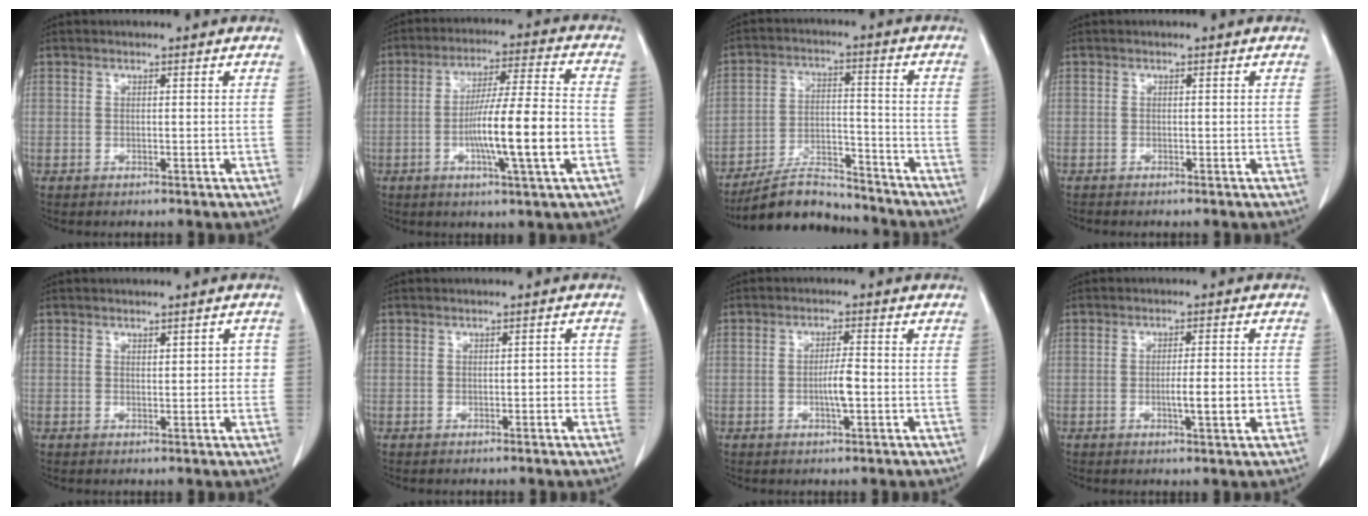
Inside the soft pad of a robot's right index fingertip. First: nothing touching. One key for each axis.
{"total": 13.1, "fx": -3.3, "fy": 0.0, "fz": 12.7, "tx": -0.217, "ty": 0.000, "tz": -0.059}
{"total": 10.1, "fx": -9.5, "fy": 2.5, "fz": 2.3, "tx": -0.035, "ty": 0.015, "tz": -0.165}
{"total": 0.9, "fx": -0.8, "fy": 0.2, "fz": 0.4, "tx": -0.011, "ty": -0.002, "tz": -0.011}
{"total": 2.7, "fx": 0.5, "fy": 1.3, "fz": 2.3, "tx": -0.024, "ty": 0.008, "tz": 0.008}
{"total": 1.9, "fx": -0.4, "fy": 1.0, "fz": 1.6, "tx": -0.017, "ty": 0.006, "tz": -0.003}
{"total": 3.4, "fx": -0.8, "fy": 0.3, "fz": 3.3, "tx": -0.063, "ty": -0.002, "tz": -0.013}
{"total": 5.1, "fx": -1.4, "fy": 0.5, "fz": 4.9, "tx": -0.078, "ty": -0.003, "tz": -0.017}